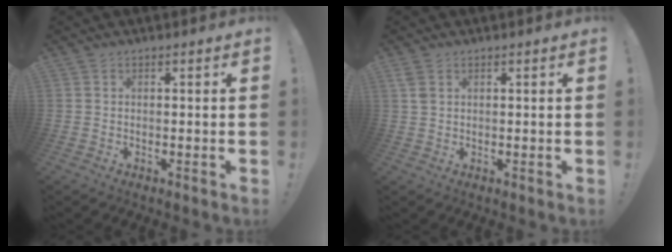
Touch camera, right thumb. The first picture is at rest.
{"total": 2.4, "force": [1.2, 1.6, 1.4], "torque": [-0.029, 0.003, 0.023]}